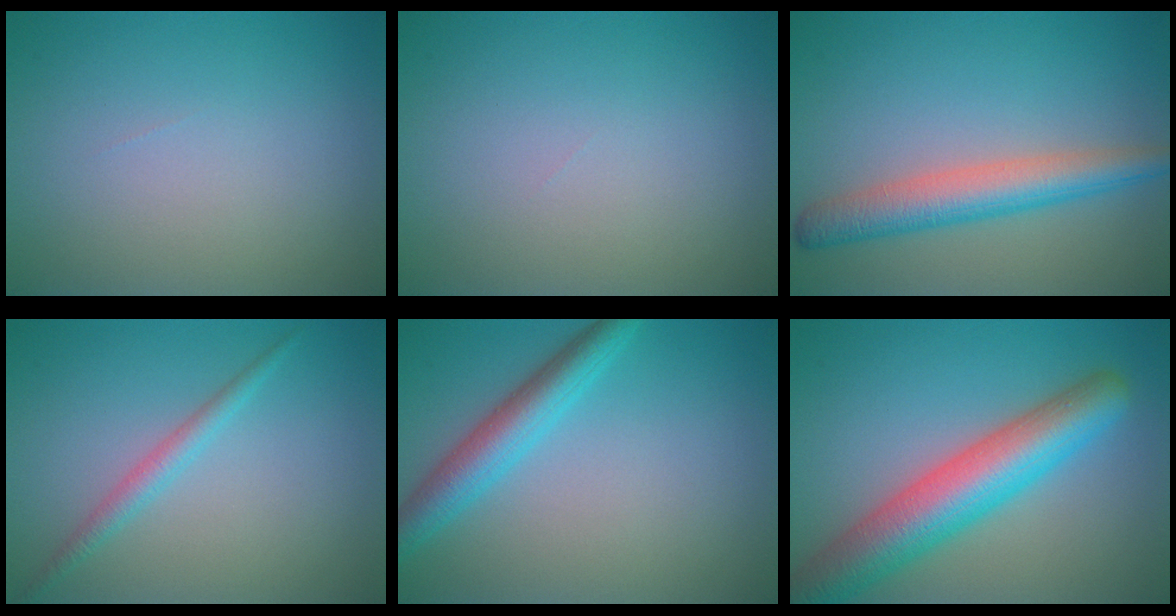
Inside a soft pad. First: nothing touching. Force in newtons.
{"total": 0.0}
{"total": 4.8, "press": 4.8, "slide": 0.2}
{"total": 1.8, "press": 1.8, "slide": 0.0}
{"total": 4.0, "press": 4.0, "slide": 0.1}
{"total": 8.4, "press": 8.4, "slide": 0.4}